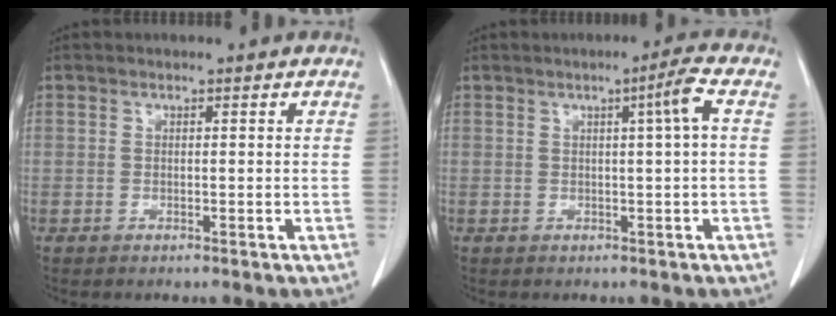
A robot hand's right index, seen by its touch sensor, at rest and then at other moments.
{"total": 3.2, "force": [0.6, -0.8, 3.1], "torque": [-0.049, 0.003, 0.010]}